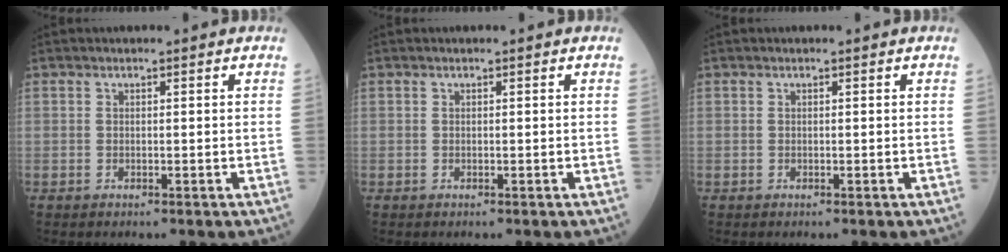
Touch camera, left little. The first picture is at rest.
{"total": 0.0}
{"total": 0.0}